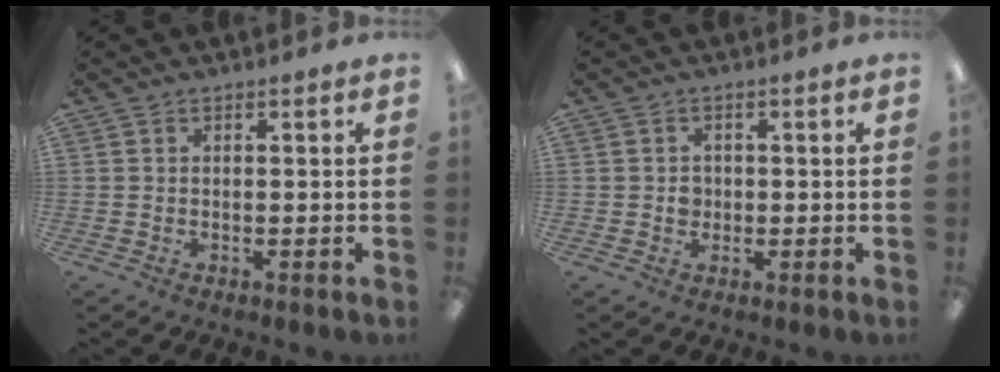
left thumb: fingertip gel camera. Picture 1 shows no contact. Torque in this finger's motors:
{"motor_torque": [-0.19, 0.23, 0.00, 0.01, 0.00]}